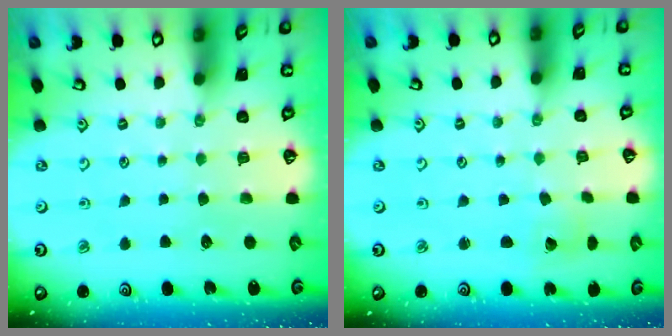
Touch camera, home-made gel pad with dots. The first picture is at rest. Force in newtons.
{"total": 2.3, "press": 2.3, "slide": 0.2}